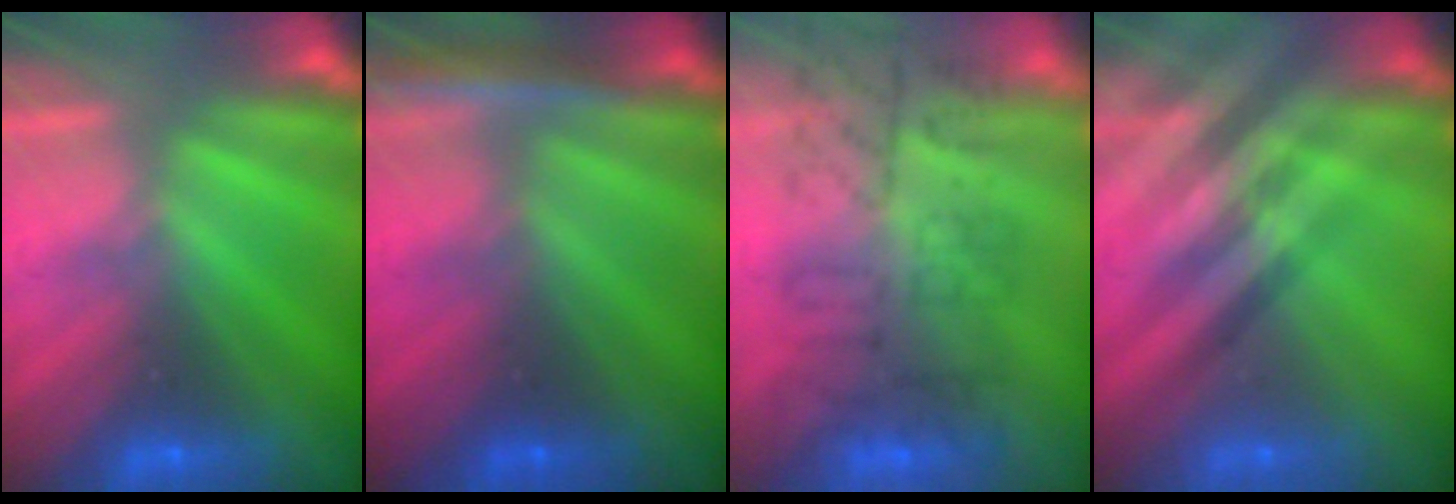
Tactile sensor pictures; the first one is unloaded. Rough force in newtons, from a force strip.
{"total": 1.3}
{"total": 3.9}
{"total": 2.4}